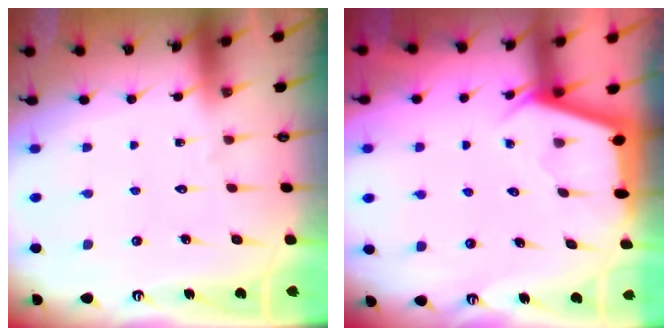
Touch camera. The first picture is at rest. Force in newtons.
{"total": 2.9, "press": 2.9, "slide": 0.3}